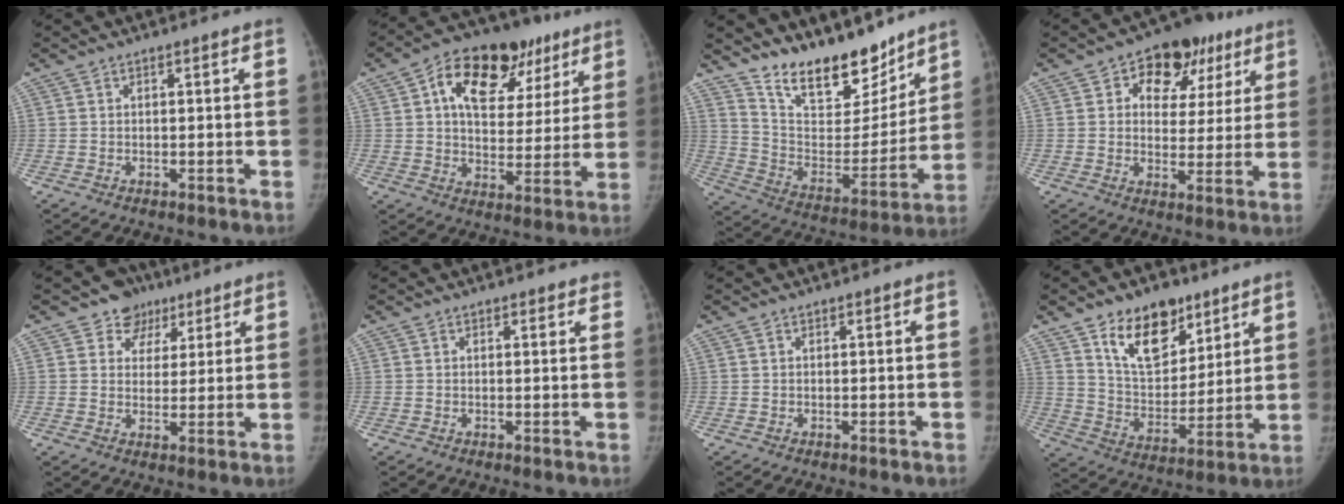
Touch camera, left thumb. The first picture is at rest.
{"total": 21.0, "force": [9.7, 12.6, 13.7], "torque": [-0.160, 0.012, 0.145]}
{"total": 20.5, "force": [16.5, 8.2, 9.0], "torque": [-0.099, -0.102, 0.279]}
{"total": 13.8, "force": [6.4, 9.6, 7.6], "torque": [-0.039, 0.001, 0.087]}
{"total": 6.5, "force": [3.9, 5.2, 0.5], "torque": [0.027, -0.016, 0.058]}
{"total": 1.3, "force": [1.0, 0.6, 0.4], "torque": [0.008, -0.003, 0.008]}
{"total": 0.0}
{"total": 15.7, "force": [9.6, 9.0, 8.5], "torque": [-0.092, -0.059, 0.169]}